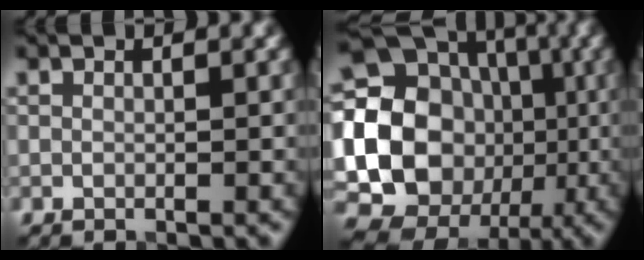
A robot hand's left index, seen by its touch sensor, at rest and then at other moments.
{"total": 22.7, "force": [-1.8, 20.8, 9.0], "torque": [-0.199, 0.014, -0.074]}